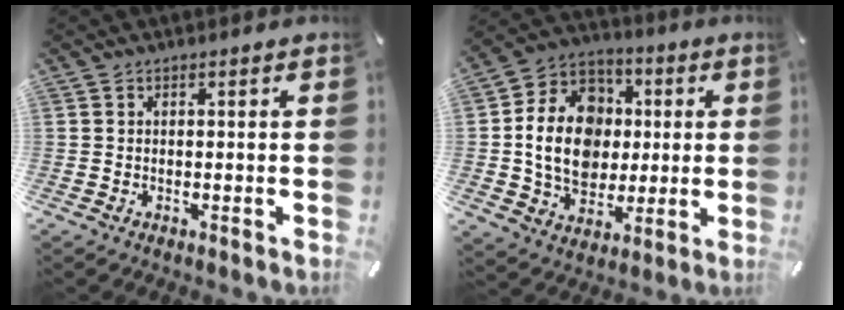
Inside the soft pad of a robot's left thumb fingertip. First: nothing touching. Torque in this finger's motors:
{"motor_torque": [2.29, 2.29, 1.00, 0.53, 0.20]}